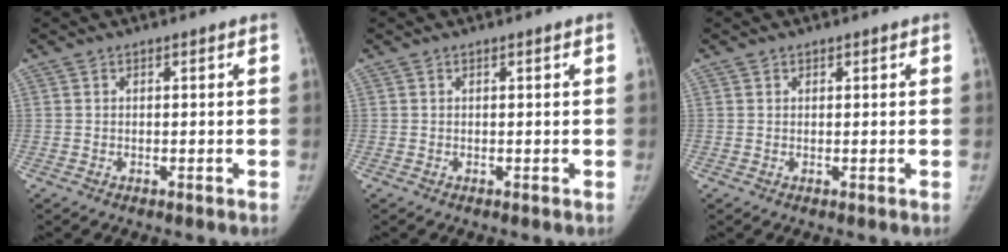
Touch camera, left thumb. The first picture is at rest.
{"total": 0.0}
{"total": 0.6, "force": [0.4, 0.5, 0.0], "torque": [0.005, -0.001, 0.004]}